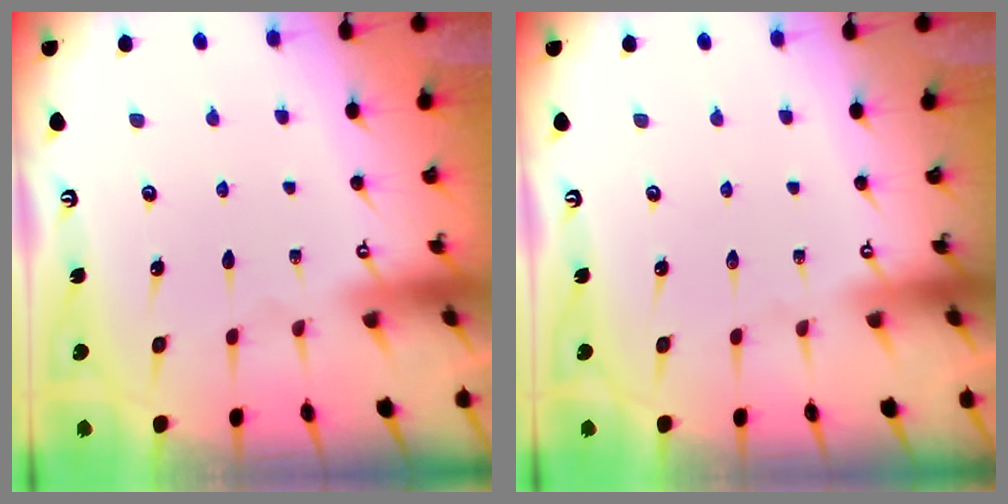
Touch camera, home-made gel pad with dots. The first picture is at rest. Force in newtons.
{"total": 0.0}